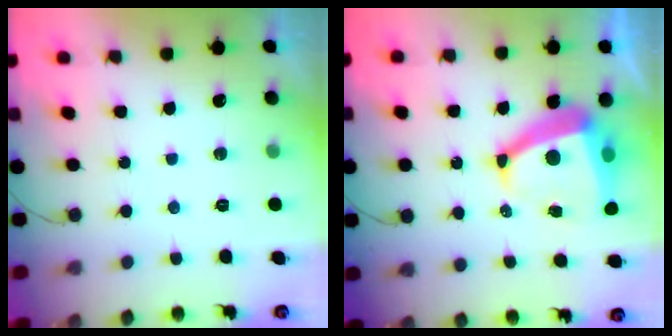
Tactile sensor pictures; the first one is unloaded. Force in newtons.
{"total": 10.3, "press": 10.2, "slide": 1.2}